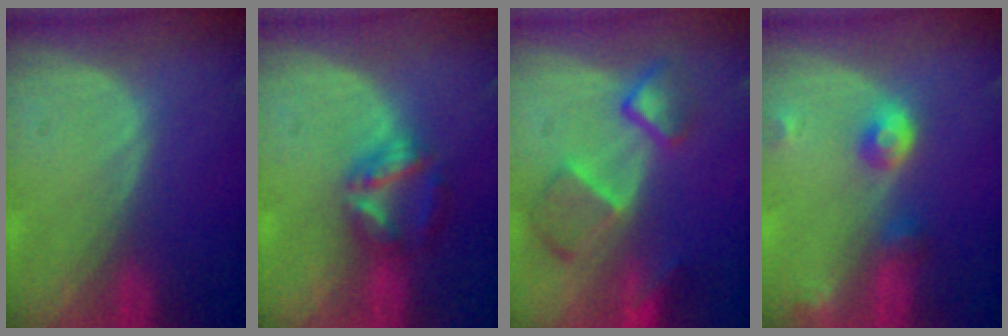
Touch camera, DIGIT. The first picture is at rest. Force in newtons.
{"total": 5.7, "press": 5.4, "slide": 2.0}
{"total": 7.5, "press": 6.7, "slide": 3.4}
{"total": 4.8, "press": 4.3, "slide": 2.1}